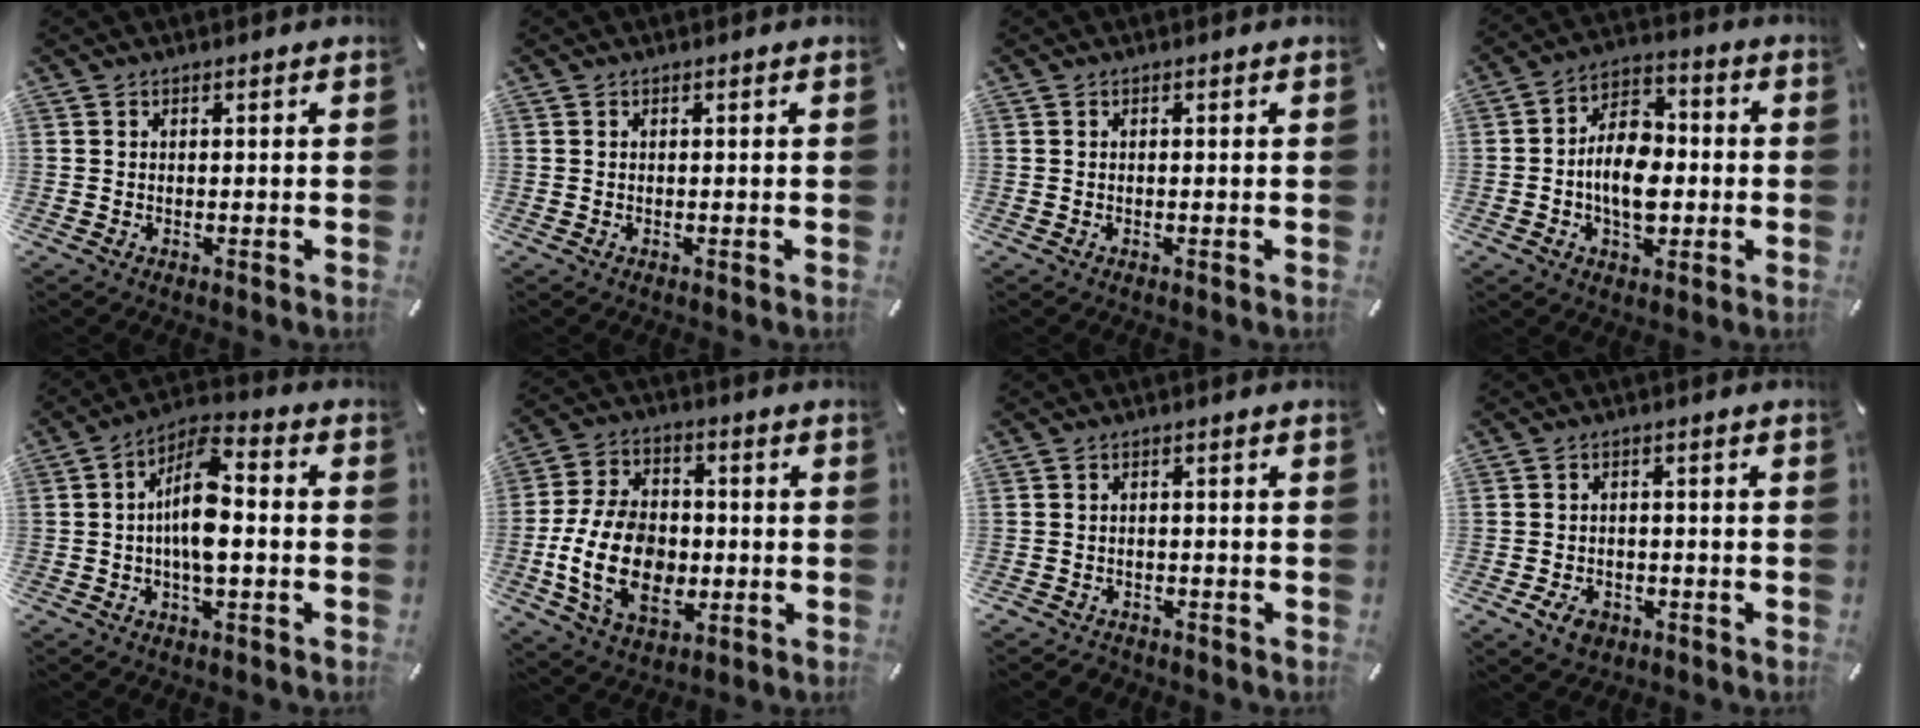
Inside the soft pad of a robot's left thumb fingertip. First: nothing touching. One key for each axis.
{"total": 0.0}
{"total": 0.0}
{"total": 12.0, "fx": -2.0, "fy": 8.4, "fz": 8.4, "tx": -0.154, "ty": 0.010, "tz": -0.036}
{"total": 10.4, "fx": -1.2, "fy": 4.2, "fz": 9.4, "tx": -0.172, "ty": 0.010, "tz": -0.018}
{"total": 16.9, "fx": -3.5, "fy": 12.0, "fz": 11.4, "tx": -0.254, "ty": 0.010, "tz": -0.064}
{"total": 2.0, "fx": -1.7, "fy": 1.1, "fz": 0.3, "tx": -0.006, "ty": 0.011, "tz": -0.036}
{"total": 4.5, "fx": -2.5, "fy": 3.1, "fz": 2.1, "tx": -0.045, "ty": 0.011, "tz": -0.047}